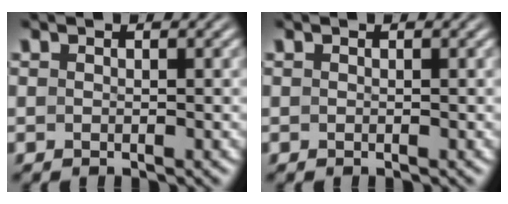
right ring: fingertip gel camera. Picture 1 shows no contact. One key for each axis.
{"total": 0.0}